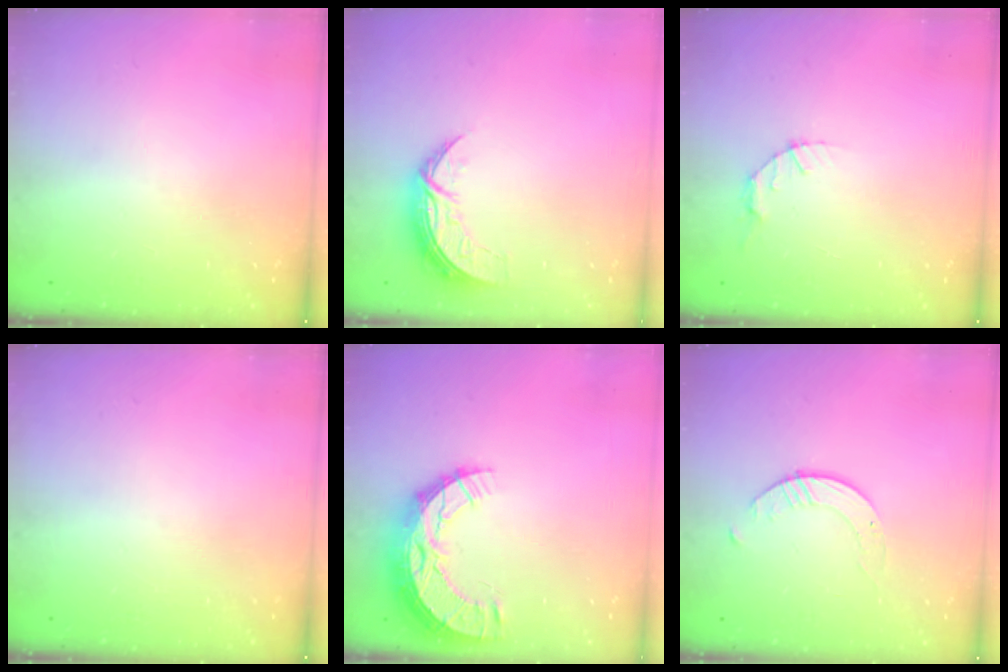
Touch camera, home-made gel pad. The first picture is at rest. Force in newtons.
{"total": 7.8, "press": 7.8, "slide": 0.3}
{"total": 2.8, "press": 2.8, "slide": 0.4}
{"total": 0.0}
{"total": 13.0, "press": 13.0, "slide": 0.9}
{"total": 1.7, "press": 1.7, "slide": 0.2}